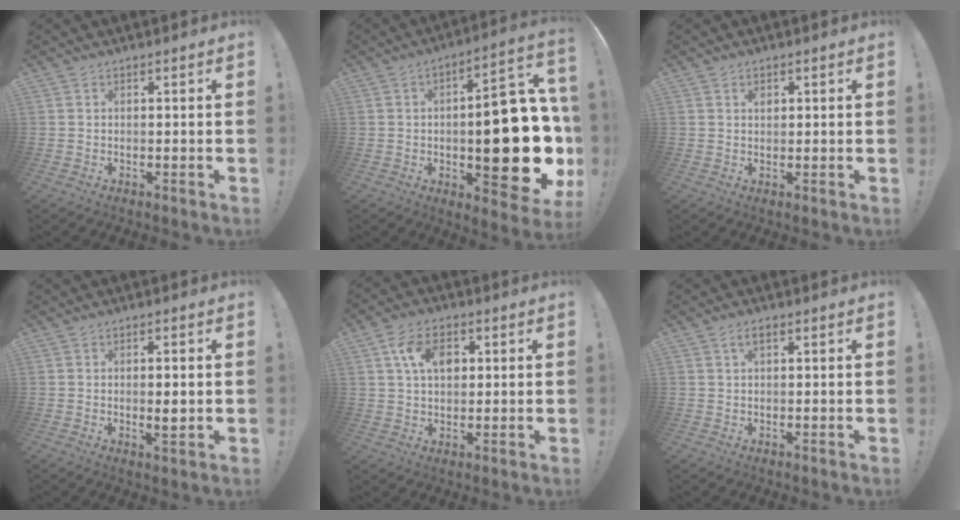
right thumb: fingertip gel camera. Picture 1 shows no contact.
{"total": 23.0, "force": [-2.5, 9.1, 21.0], "torque": [-0.268, 0.005, -0.026]}
{"total": 1.4, "force": [0.7, 1.0, 0.7], "torque": [-0.013, 0.001, 0.013]}
{"total": 3.4, "force": [-0.1, 0.8, 3.3], "torque": [-0.042, -0.003, -0.004]}
{"total": 9.7, "force": [3.1, 6.5, 6.5], "torque": [-0.105, 0.006, 0.058]}
{"total": 2.7, "force": [1.0, 1.2, 2.2], "torque": [-0.037, 0.002, 0.016]}